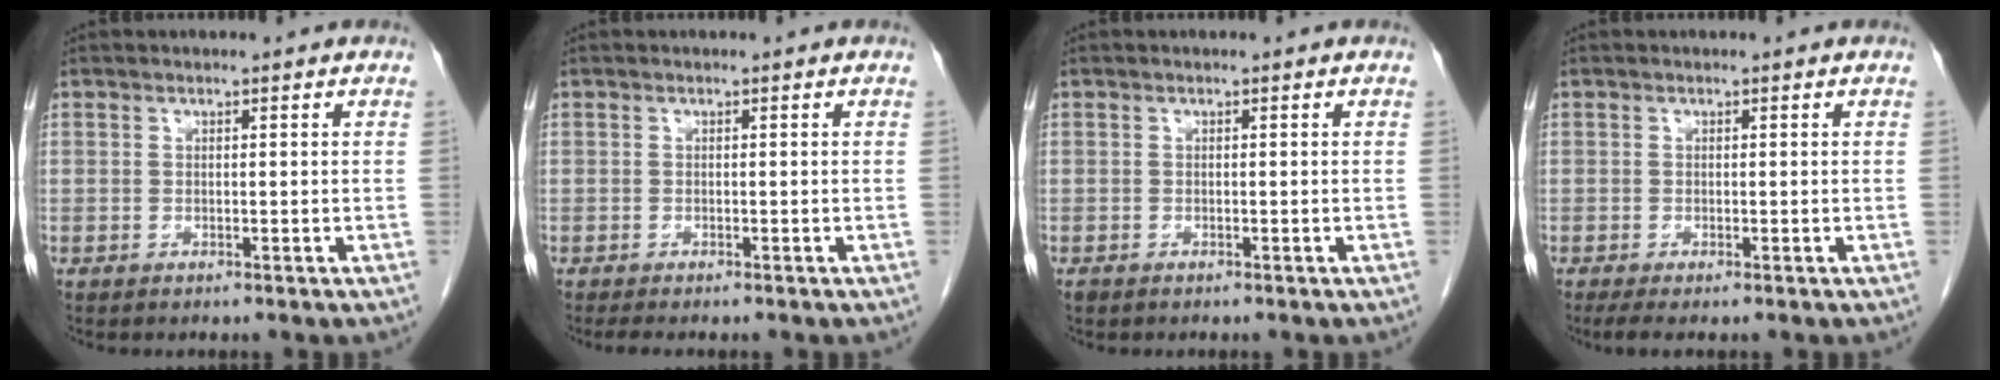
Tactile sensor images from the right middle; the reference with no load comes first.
{"total": 2.5, "force": [-2.1, 0.4, 1.3], "torque": [-0.019, -0.007, -0.027]}
{"total": 1.0, "force": [-0.7, 0.4, 0.5], "torque": [-0.013, -0.003, -0.009]}
{"total": 2.0, "force": [-1.4, 0.2, 1.4], "torque": [-0.028, -0.009, -0.025]}